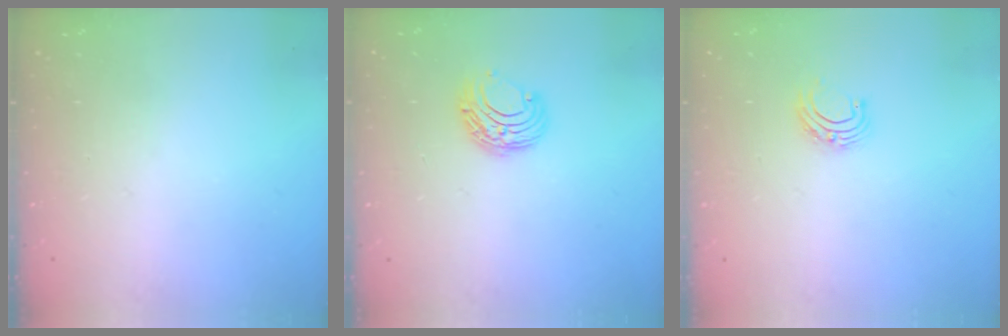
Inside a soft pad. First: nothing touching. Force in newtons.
{"total": 7.6, "press": 7.6, "slide": 0.6}
{"total": 5.9, "press": 5.9, "slide": 0.5}